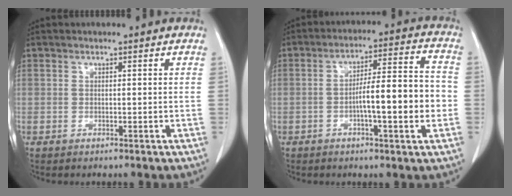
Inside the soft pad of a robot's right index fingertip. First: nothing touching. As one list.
[{"total": 11.1, "force": [-2.2, 1.4, 10.8], "torque": [-0.169, 0.019, -0.036]}]